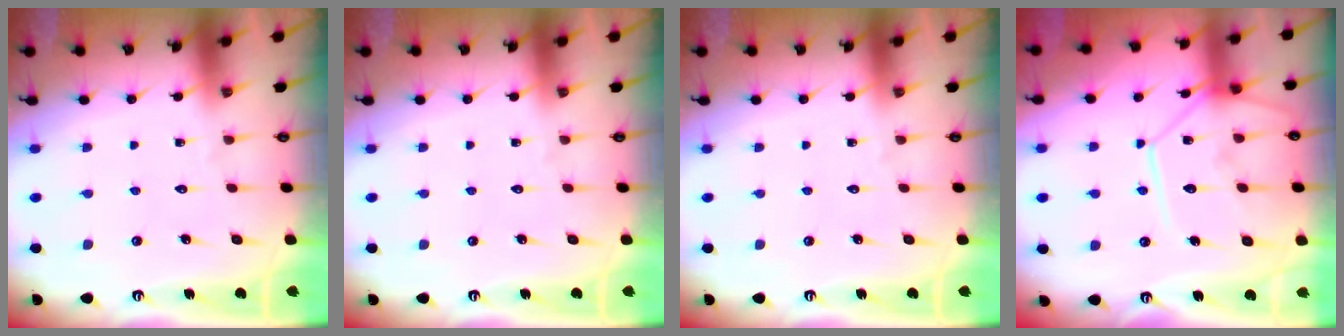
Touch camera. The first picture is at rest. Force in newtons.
{"total": 0.0}
{"total": 0.0}
{"total": 13.7, "press": 13.6, "slide": 1.1}